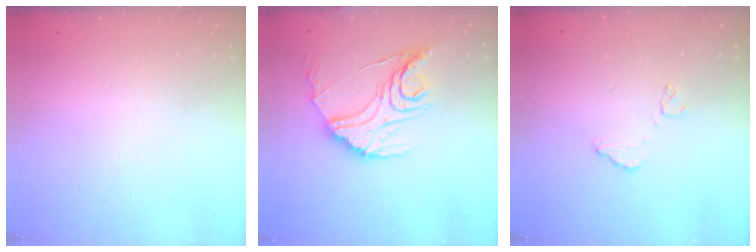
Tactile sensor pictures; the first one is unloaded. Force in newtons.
{"total": 17.0, "press": 17.0, "slide": 1.3}
{"total": 9.0, "press": 9.0, "slide": 0.5}